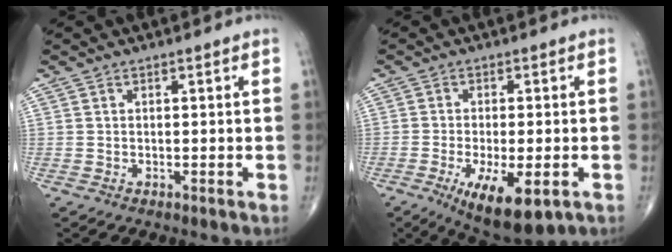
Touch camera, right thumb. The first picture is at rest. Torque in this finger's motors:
{"motor_torque": [-0.03, 0.44, -0.13, -0.28, 0.11]}